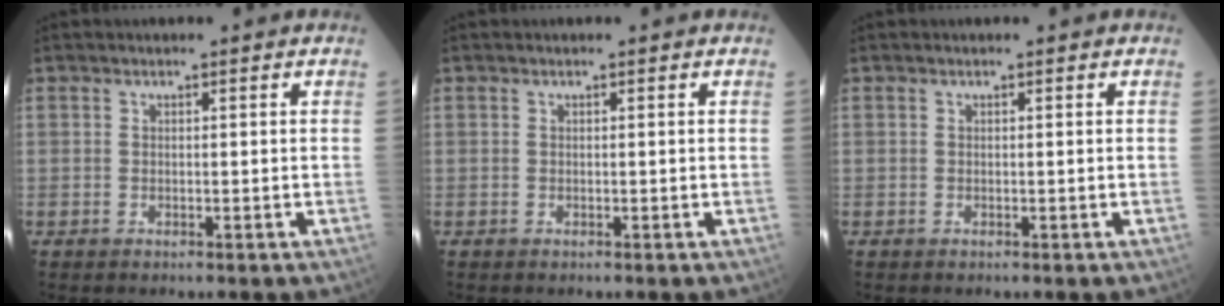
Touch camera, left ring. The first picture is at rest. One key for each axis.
{"total": 0.0}
{"total": 0.0}